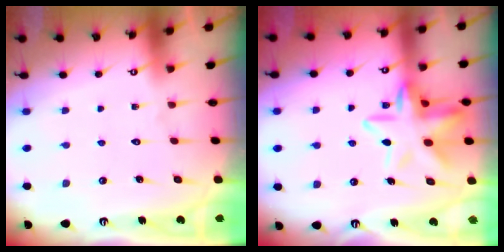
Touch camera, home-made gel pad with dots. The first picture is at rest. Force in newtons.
{"total": 13.8, "press": 13.8, "slide": 1.4}